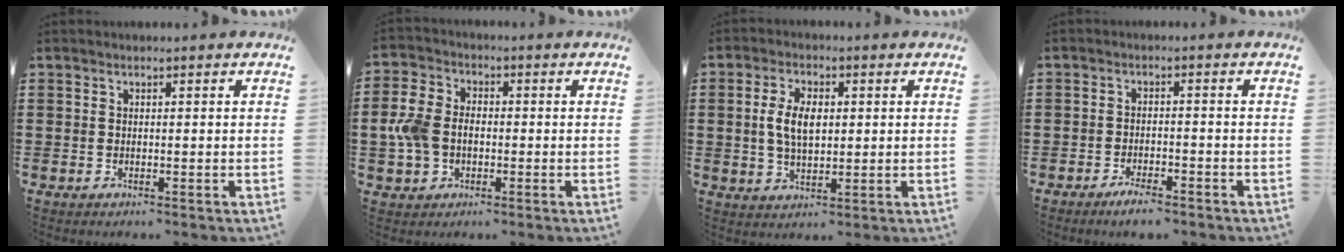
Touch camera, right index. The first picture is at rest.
{"total": 6.3, "force": [-0.9, 4.6, 4.2], "torque": [-0.119, 0.003, -0.026]}
{"total": 5.8, "force": [0.4, 3.0, 4.9], "torque": [-0.099, 0.005, 0.002]}
{"total": 2.6, "force": [-2.4, 0.2, 1.0], "torque": [-0.017, 0.003, -0.046]}